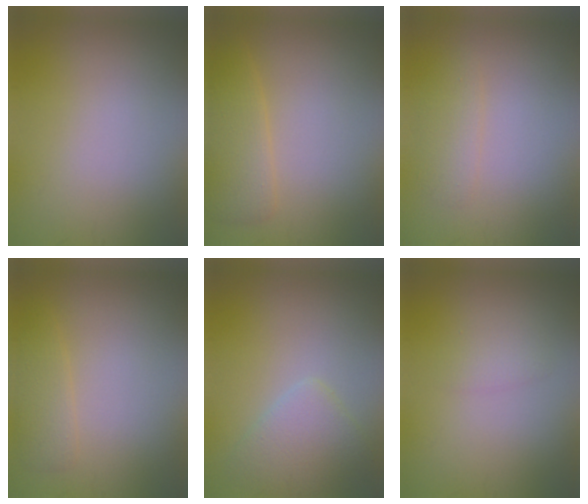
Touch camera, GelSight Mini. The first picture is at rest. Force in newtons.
{"total": 3.2, "press": 3.2, "slide": 0.1}
{"total": 1.6, "press": 1.6, "slide": 0.0}
{"total": 1.9, "press": 1.9, "slide": 0.2}
{"total": 3.3, "press": 3.3, "slide": 0.1}
{"total": 1.2, "press": 1.2, "slide": 0.2}